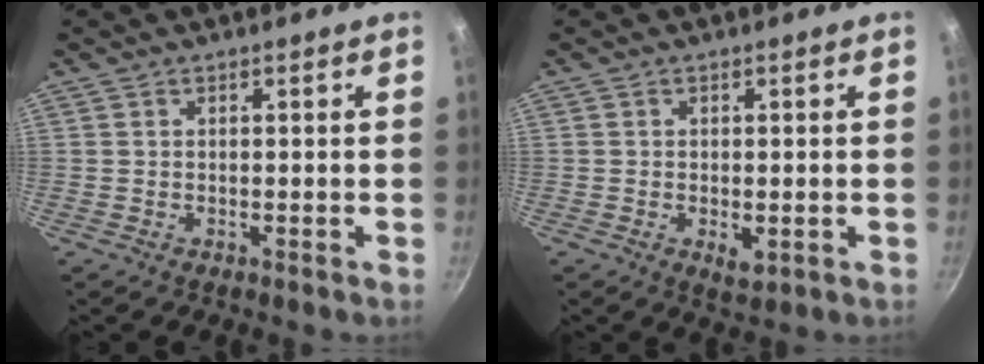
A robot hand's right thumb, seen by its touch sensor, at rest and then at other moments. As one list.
[{"total": 3.0, "force": [-0.6, 1.6, 2.4], "torque": [-0.037, -0.009, -0.007]}]